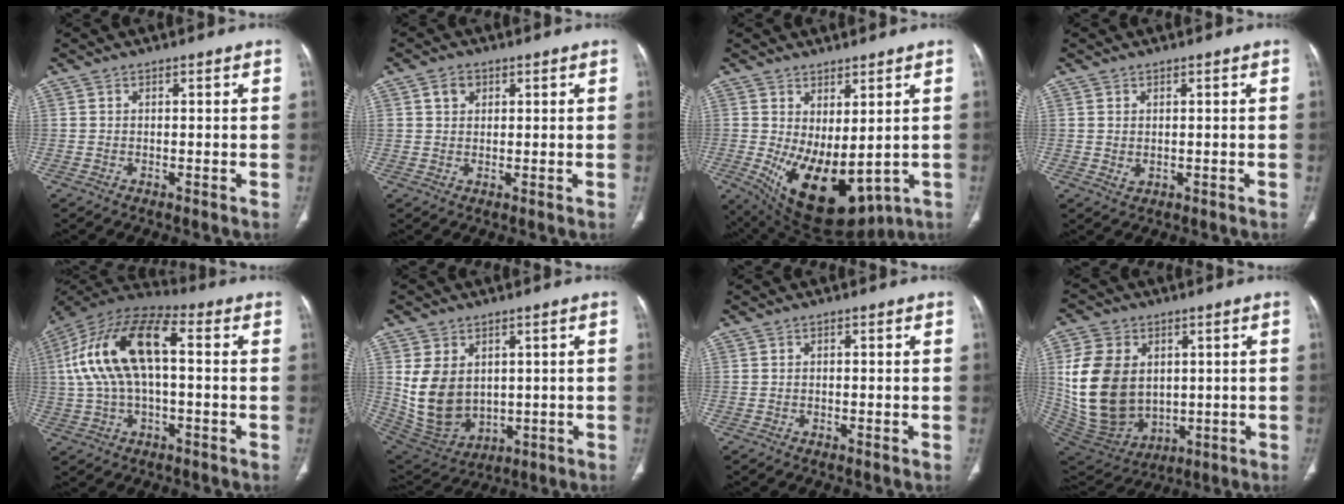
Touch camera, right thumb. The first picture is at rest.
{"total": 3.1, "force": [1.3, 2.4, 1.4], "torque": [-0.014, -0.002, 0.024]}
{"total": 15.4, "force": [-1.8, 7.7, 13.2], "torque": [-0.210, -0.022, 0.006]}
{"total": 1.2, "force": [0.2, 0.8, 0.8], "torque": [-0.015, -0.006, 0.011]}
{"total": 18.1, "force": [2.0, 8.6, 15.8], "torque": [-0.312, 0.043, 0.029]}
{"total": 12.7, "force": [1.8, 9.5, 8.2], "torque": [-0.138, -0.015, 0.068]}
{"total": 0.0}
{"total": 19.2, "force": [2.5, 14.4, 12.5], "torque": [-0.232, -0.015, 0.074]}